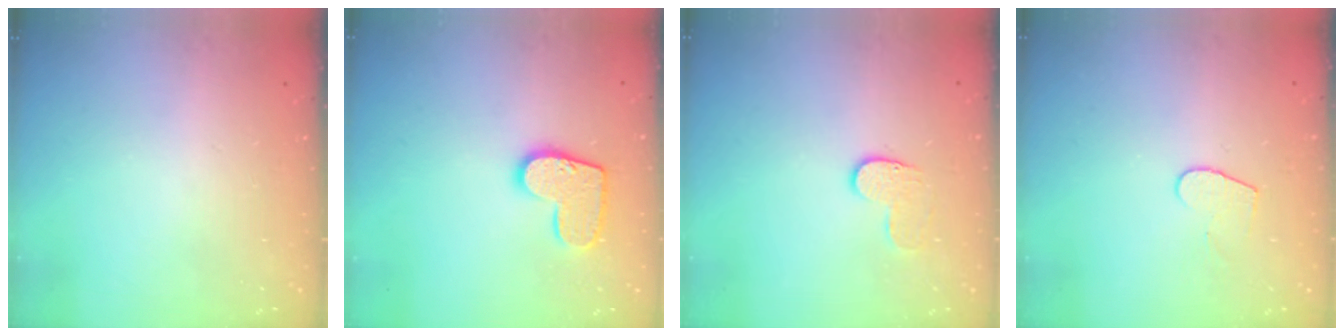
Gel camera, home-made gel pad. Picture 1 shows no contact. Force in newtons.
{"total": 12.0, "press": 11.9, "slide": 0.7}
{"total": 5.1, "press": 5.1, "slide": 0.5}
{"total": 5.8, "press": 5.8, "slide": 0.4}